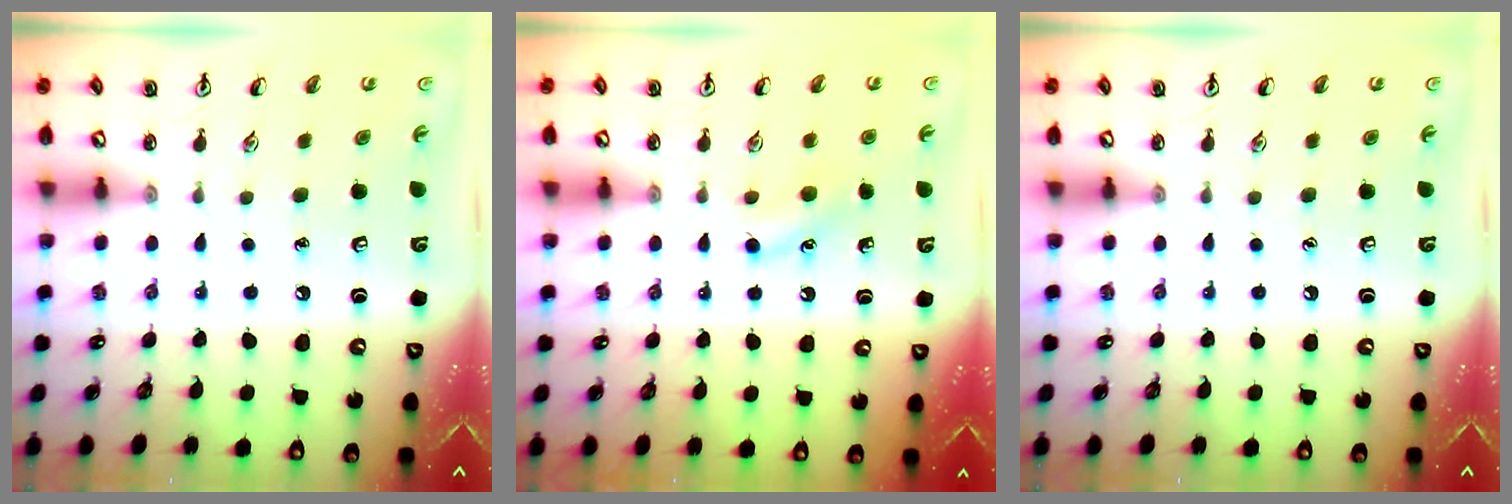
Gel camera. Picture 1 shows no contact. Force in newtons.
{"total": 5.8, "press": 5.6, "slide": 1.6}
{"total": 0.0}